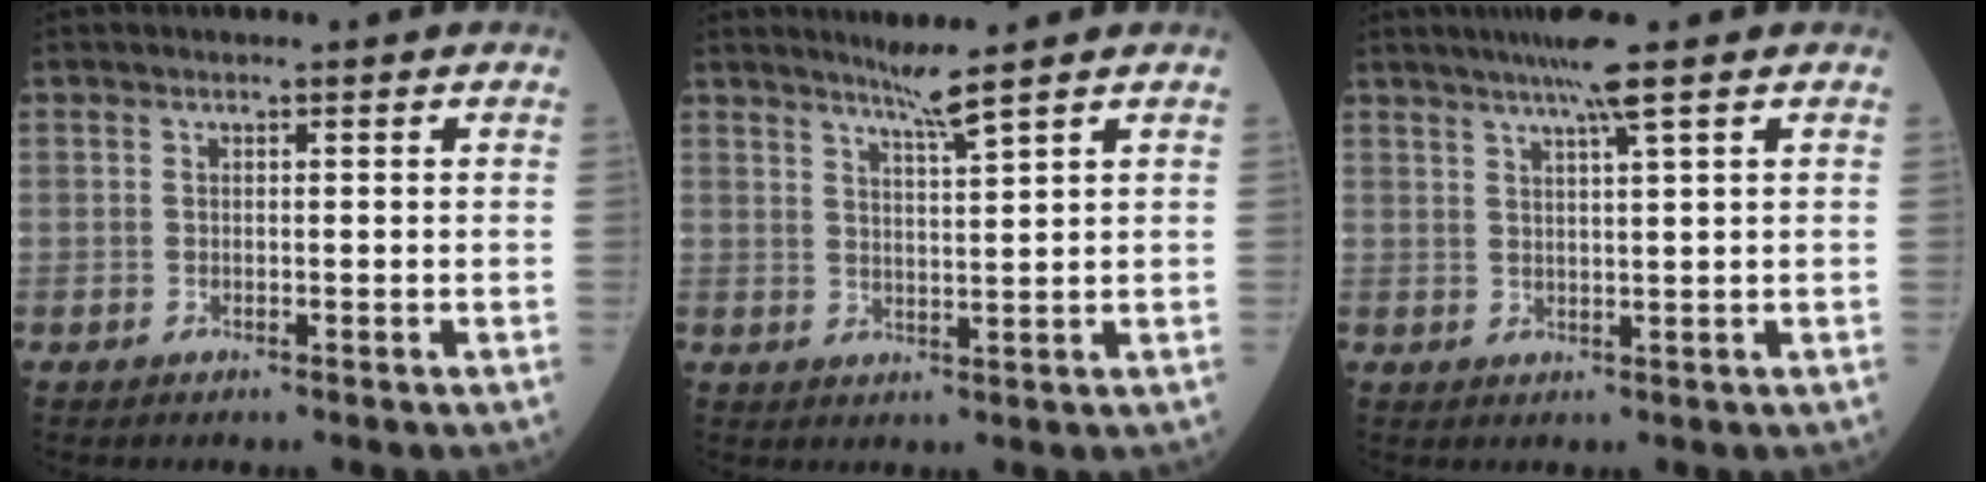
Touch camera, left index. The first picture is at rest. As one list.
[{"total": 3.8, "force": [3.1, -1.3, 1.8], "torque": [-0.035, -0.011, 0.063]}, {"total": 5.2, "force": [3.6, -1.2, 3.5], "torque": [-0.061, 0.008, 0.064]}]